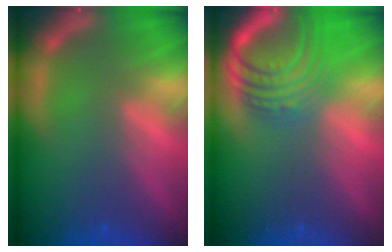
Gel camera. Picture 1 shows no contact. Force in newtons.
{"total": 9.5}